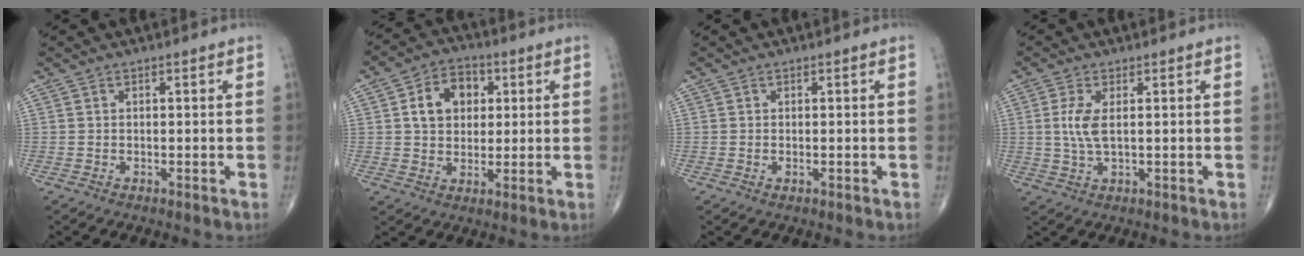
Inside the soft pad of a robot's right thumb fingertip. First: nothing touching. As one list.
[{"total": 9.5, "force": [2.3, 7.2, 5.8], "torque": [-0.065, 0.004, 0.033]}, {"total": 0.6, "force": [-0.1, 0.4, 0.4], "torque": [-0.009, 0.000, -0.001]}, {"total": 4.7, "force": [0.6, 1.7, 4.3], "torque": [-0.105, -0.004, 0.015]}]